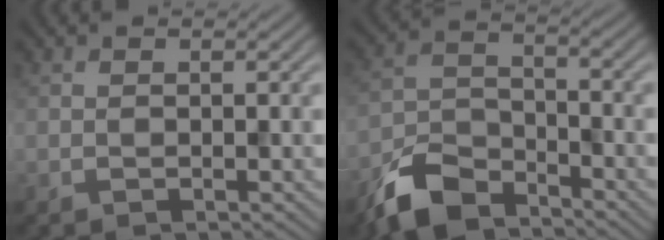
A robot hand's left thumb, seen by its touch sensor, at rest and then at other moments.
{"total": 7.9, "force": [-6.3, 3.2, 3.6], "torque": [-0.077, -0.008, -0.143]}